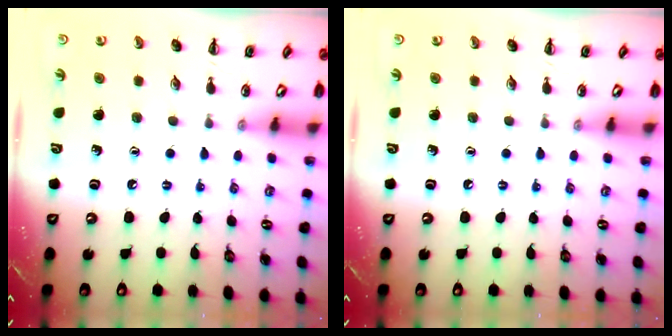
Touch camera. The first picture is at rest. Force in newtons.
{"total": 0.0}